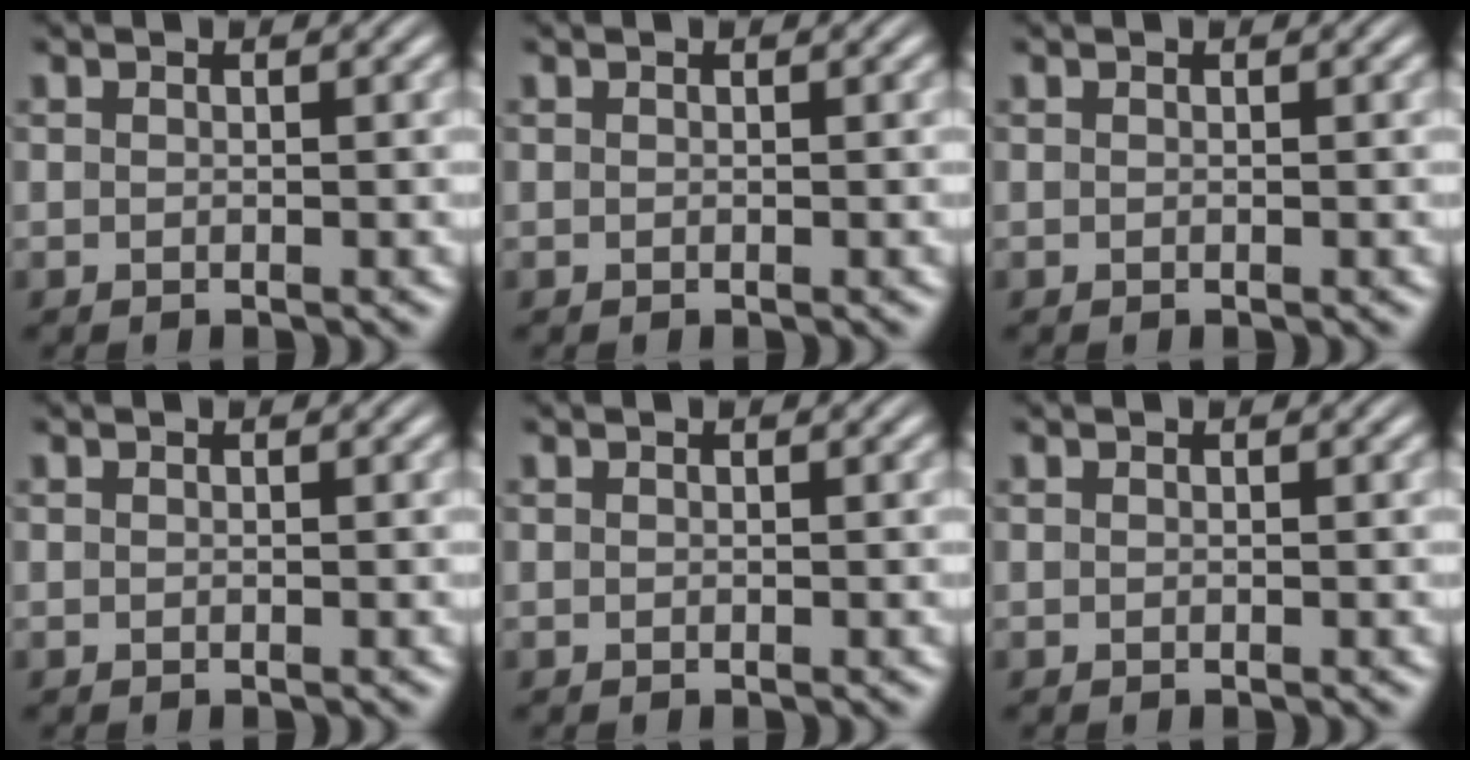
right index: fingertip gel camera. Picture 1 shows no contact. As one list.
[{"total": 0.0}, {"total": 0.0}, {"total": 0.0}, {"total": 0.0}, {"total": 0.0}]